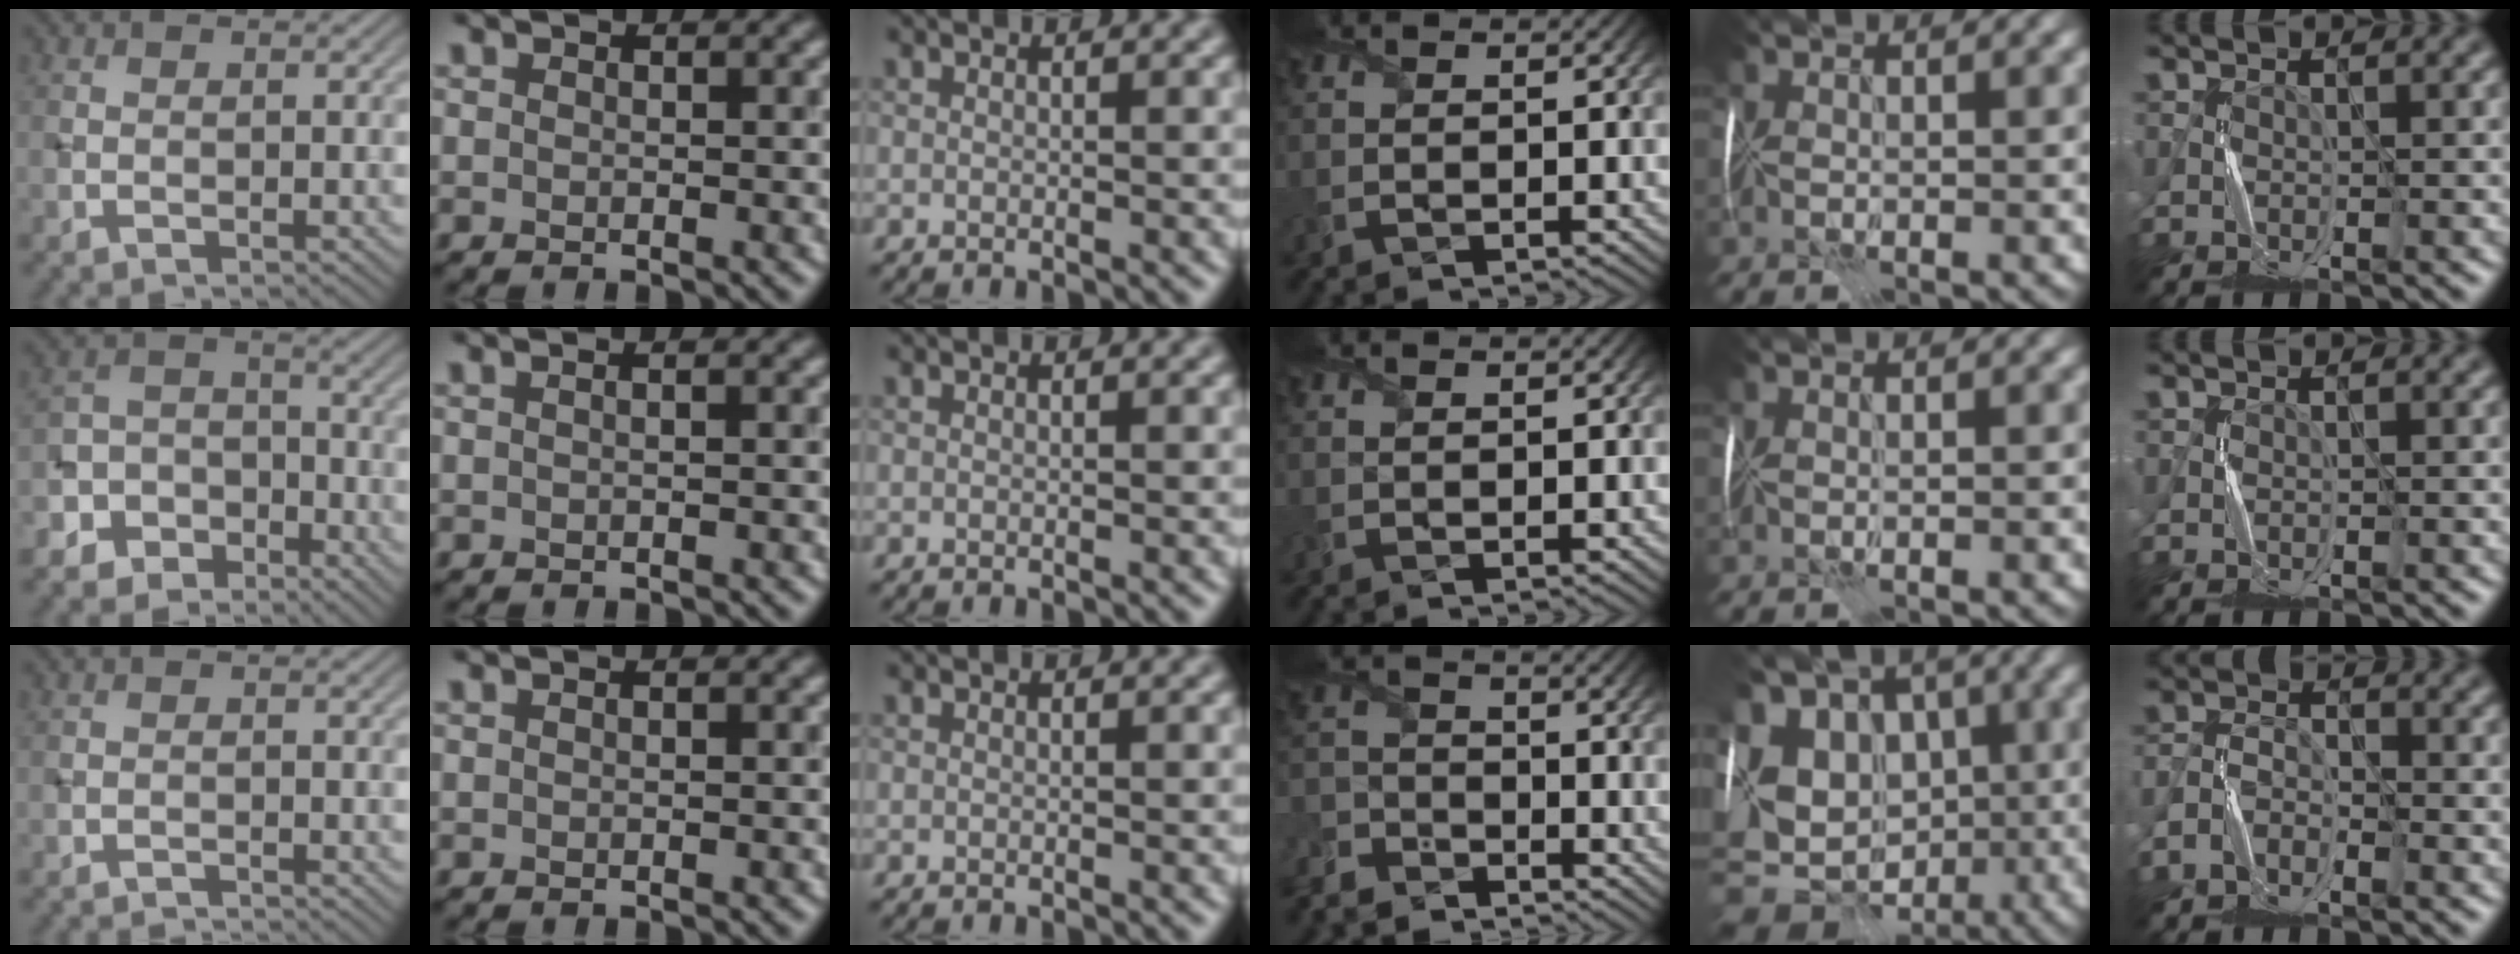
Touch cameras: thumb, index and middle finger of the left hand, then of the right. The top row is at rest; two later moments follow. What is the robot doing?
{"motion": "fold", "object": "memory foam"}